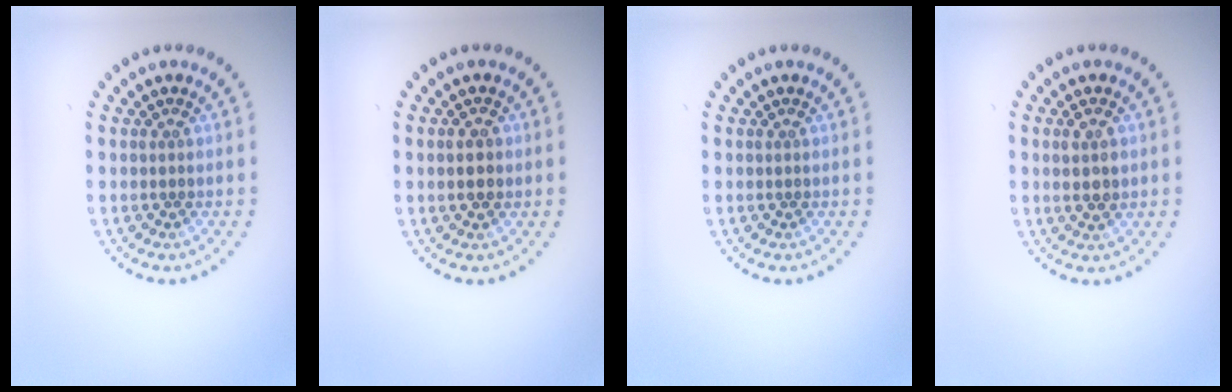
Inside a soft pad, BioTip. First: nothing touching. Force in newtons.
{"total": 2.1, "press": 2.1, "slide": 0.1}
{"total": 0.0}
{"total": 1.9, "press": 1.9, "slide": 0.3}